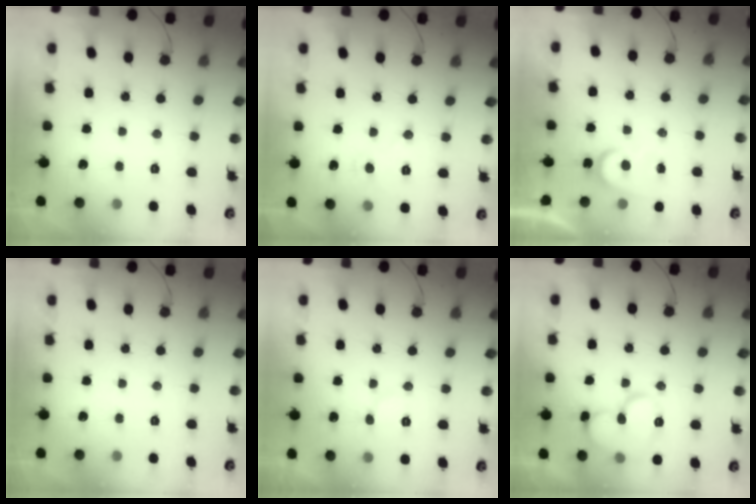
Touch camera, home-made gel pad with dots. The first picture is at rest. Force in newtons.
{"total": 6.4, "press": 6.4, "slide": 0.5}
{"total": 5.1, "press": 5.1, "slide": 0.5}
{"total": 0.0}
{"total": 6.0, "press": 6.0, "slide": 0.7}
{"total": 11.3, "press": 11.2, "slide": 1.2}